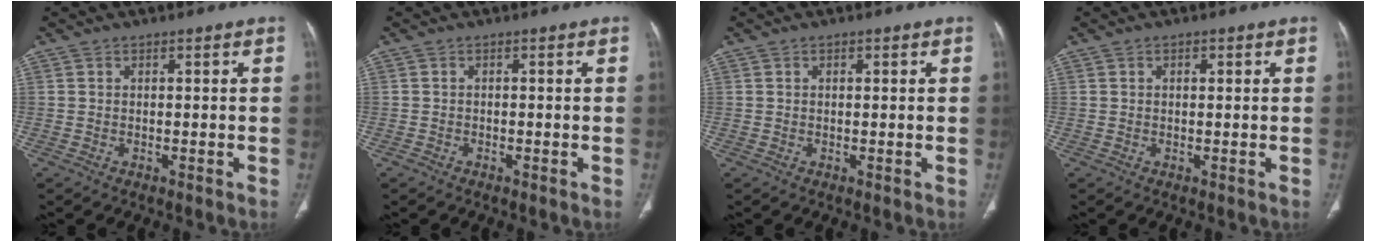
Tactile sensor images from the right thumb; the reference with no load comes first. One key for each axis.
{"total": 0.6, "fx": -0.4, "fy": 0.4, "fz": 0.1, "tx": -0.002, "ty": 0.001, "tz": -0.010}
{"total": 0.7, "fx": 0.3, "fy": 0.3, "fz": 0.5, "tx": -0.010, "ty": 0.001, "tz": 0.004}
{"total": 1.0, "fx": 0.4, "fy": 0.6, "fz": 0.8, "tx": -0.012, "ty": 0.001, "tz": 0.005}